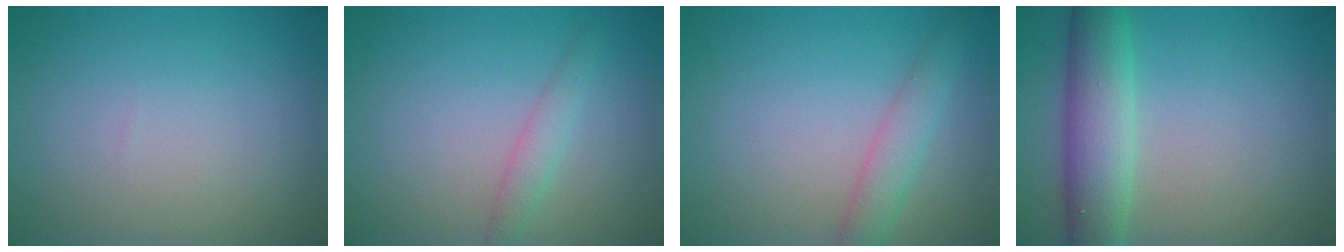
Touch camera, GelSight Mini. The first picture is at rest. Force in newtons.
{"total": 1.6, "press": 1.6, "slide": 0.0}
{"total": 2.4, "press": 2.4, "slide": 0.1}
{"total": 4.7, "press": 4.7, "slide": 0.3}